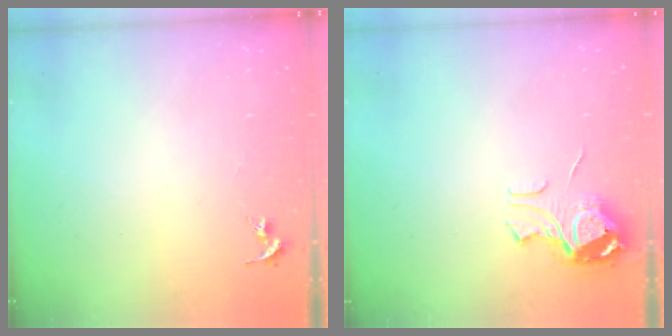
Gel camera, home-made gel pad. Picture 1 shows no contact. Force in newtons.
{"total": 7.7, "press": 7.7, "slide": 0.7}